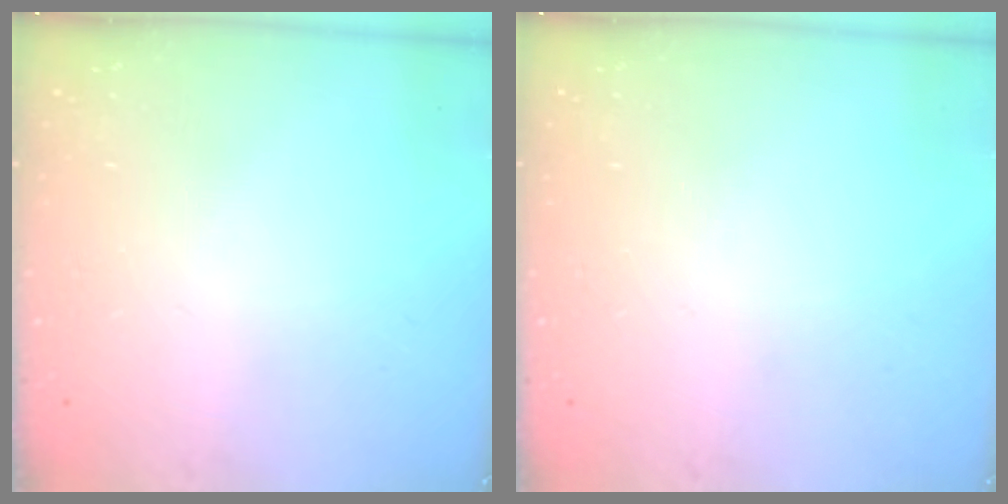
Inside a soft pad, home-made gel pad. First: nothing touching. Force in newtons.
{"total": 0.0}